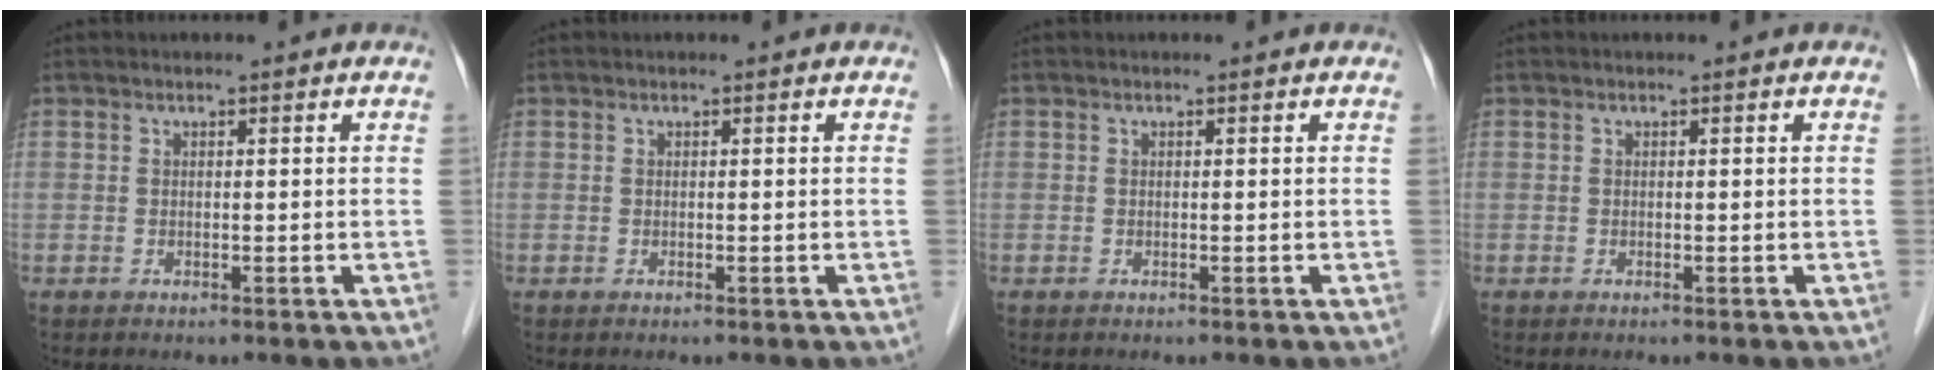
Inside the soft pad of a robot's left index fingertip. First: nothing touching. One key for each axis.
{"total": 0.0}
{"total": 0.0}
{"total": 0.0}